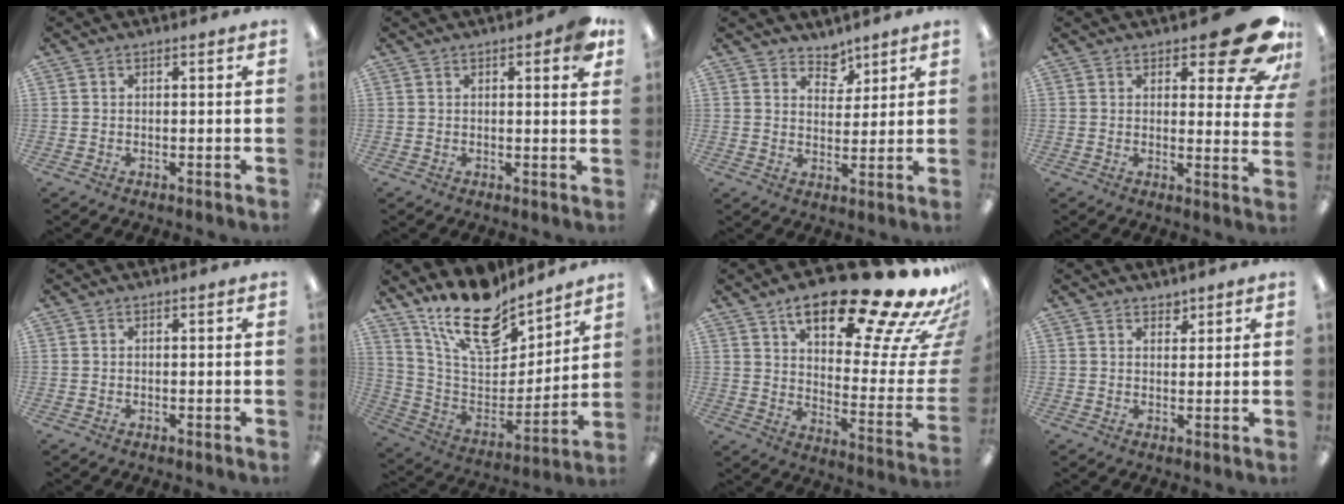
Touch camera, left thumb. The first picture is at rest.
{"total": 4.4, "force": [2.4, 1.2, 3.4], "torque": [-0.042, -0.008, 0.035]}
{"total": 5.3, "force": [4.5, 2.7, 0.4], "torque": [0.006, -0.035, 0.079]}
{"total": 14.6, "force": [8.9, 5.6, 10.1], "torque": [-0.120, -0.060, 0.148]}
{"total": 0.0}
{"total": 19.5, "force": [15.0, 8.4, 9.4], "torque": [-0.179, -0.100, 0.267]}
{"total": 26.5, "force": [18.4, 7.2, 17.7], "torque": [-0.240, -0.133, 0.290]}
{"total": 2.2, "force": [1.9, 1.0, 0.1], "torque": [0.011, -0.013, 0.034]}